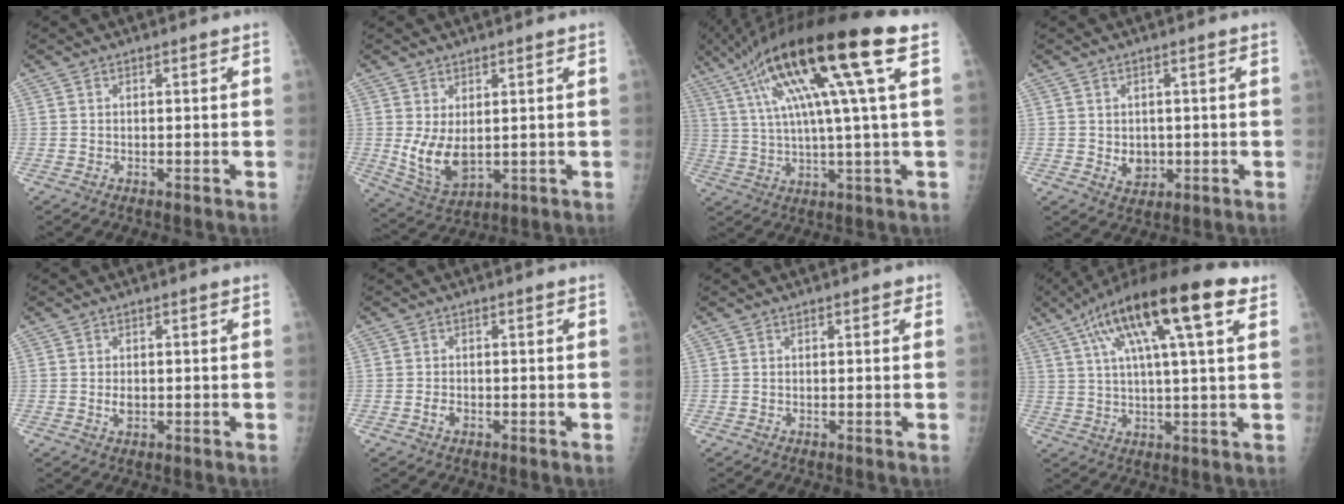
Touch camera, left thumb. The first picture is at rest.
{"total": 8.0, "force": [0.3, 4.6, 6.5], "torque": [-0.113, -0.017, 0.024]}
{"total": 20.7, "force": [8.0, 1.3, 19.0], "torque": [-0.352, 0.017, 0.133]}
{"total": 4.1, "force": [-0.5, 3.4, 2.2], "torque": [-0.011, -0.001, 0.003]}
{"total": 1.7, "force": [-0.3, 1.1, 1.3], "torque": [-0.016, -0.002, -0.004]}
{"total": 1.4, "force": [-0.9, 0.9, 0.7], "torque": [-0.013, 0.006, -0.016]}
{"total": 1.2, "force": [0.5, 0.6, 0.9], "torque": [-0.004, 0.002, 0.002]}
{"total": 20.7, "force": [9.3, 4.8, 17.8], "torque": [-0.298, 0.018, 0.148]}